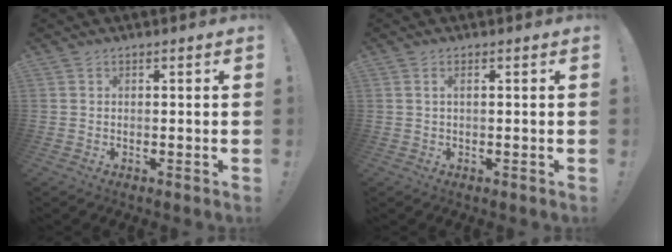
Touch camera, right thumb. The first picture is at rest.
{"total": 1.4, "force": [0.4, 0.1, 1.3], "torque": [-0.027, 0.001, 0.006]}